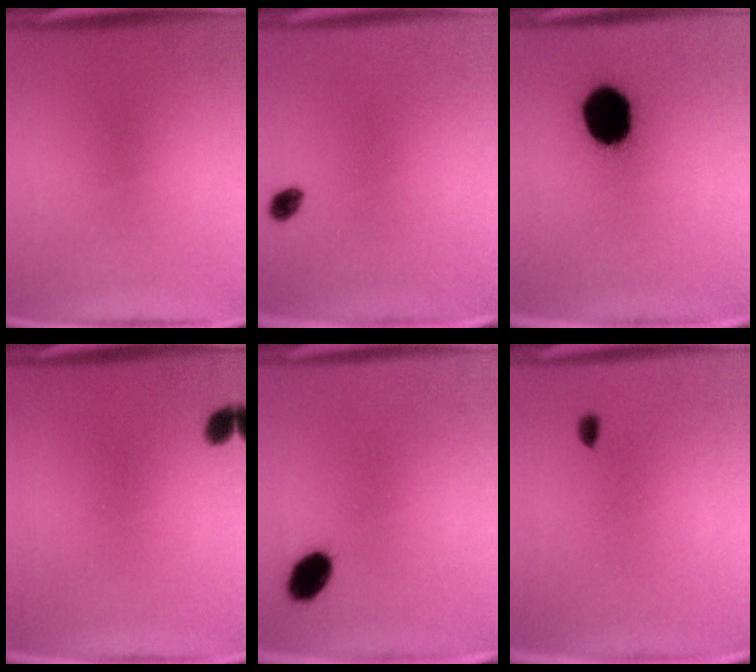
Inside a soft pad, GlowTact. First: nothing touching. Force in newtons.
{"total": 1.9}
{"total": 17.3}
{"total": 2.3}
{"total": 6.2}
{"total": 1.2}